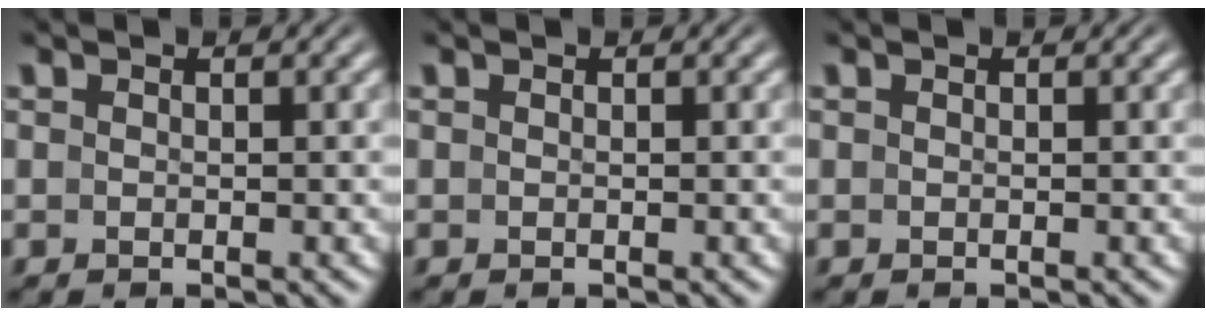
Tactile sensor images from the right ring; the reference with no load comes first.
{"total": 0.0}
{"total": 0.0}